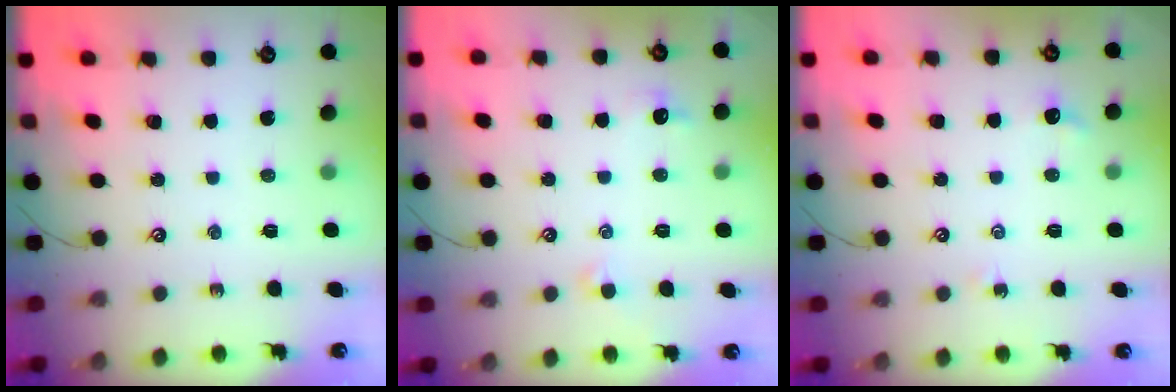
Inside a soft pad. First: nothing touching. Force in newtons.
{"total": 1.0, "press": 0.8, "slide": 0.7}
{"total": 2.4, "press": 2.3, "slide": 0.6}